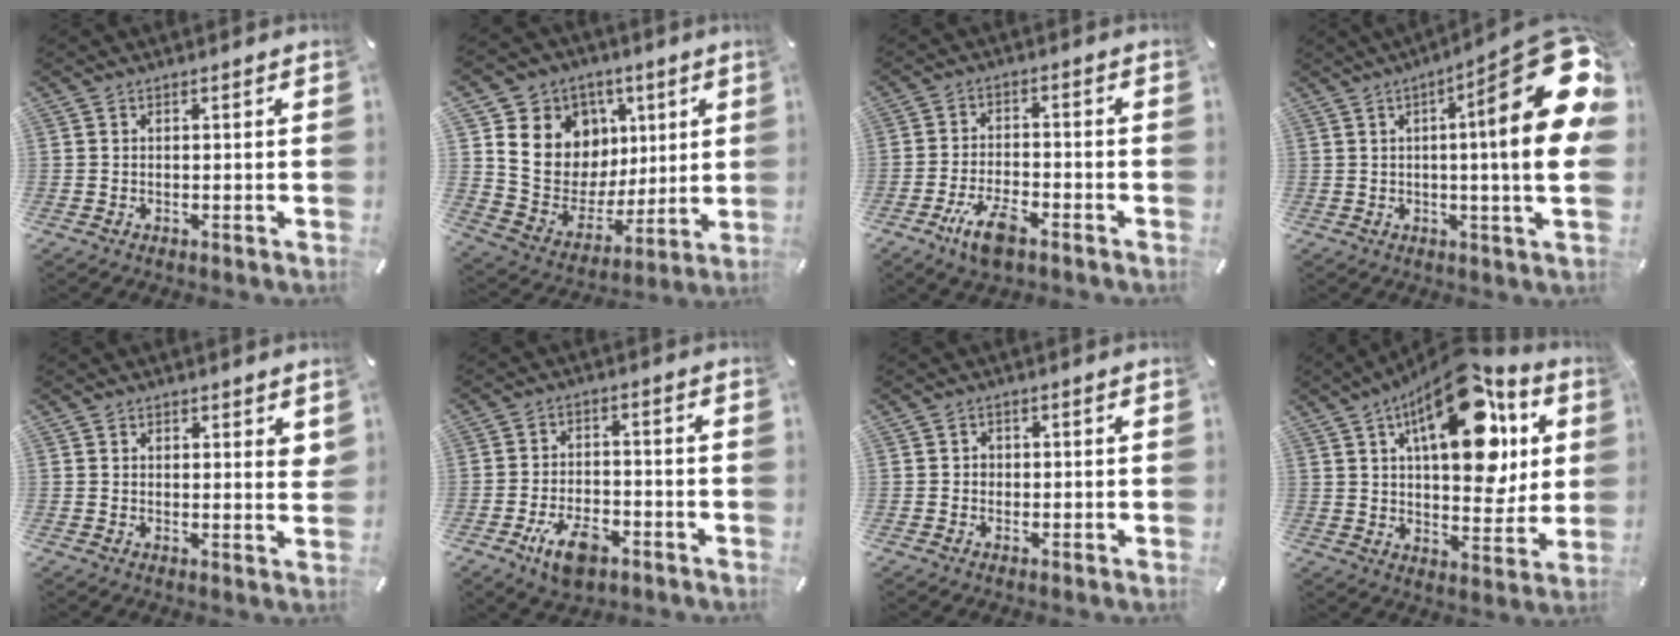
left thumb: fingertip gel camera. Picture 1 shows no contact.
{"total": 14.9, "force": [4.2, 13.6, 4.5], "torque": [-0.068, -0.029, 0.100]}
{"total": 8.4, "force": [-5.0, 3.4, 5.8], "torque": [-0.124, 0.013, -0.093]}
{"total": 26.7, "force": [6.8, 4.9, 25.4], "torque": [-0.353, -0.059, 0.101]}
{"total": 2.2, "force": [1.7, 1.1, 0.8], "torque": [0.000, -0.005, 0.028]}
{"total": 8.8, "force": [-4.4, 4.9, 5.8], "torque": [-0.110, 0.012, -0.080]}
{"total": 1.6, "force": [-0.2, 1.5, 0.5], "torque": [-0.004, 0.002, -0.008]}
{"total": 22.7, "force": [10.4, 11.6, 16.6], "torque": [-0.233, -0.051, 0.170]}